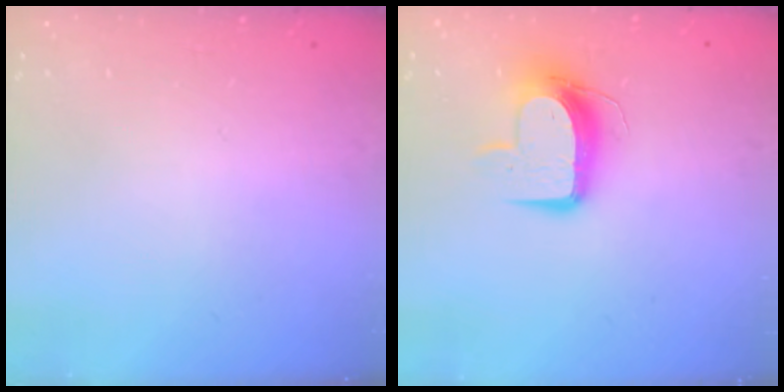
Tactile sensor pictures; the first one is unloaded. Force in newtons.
{"total": 10.8, "press": 10.8, "slide": 1.0}